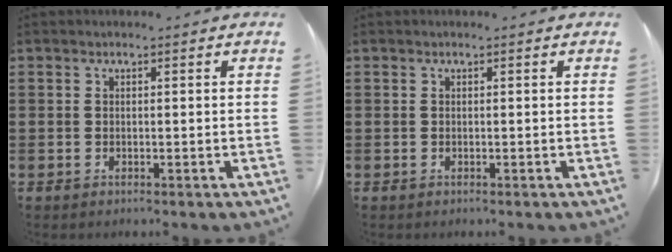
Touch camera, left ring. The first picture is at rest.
{"total": 0.0}